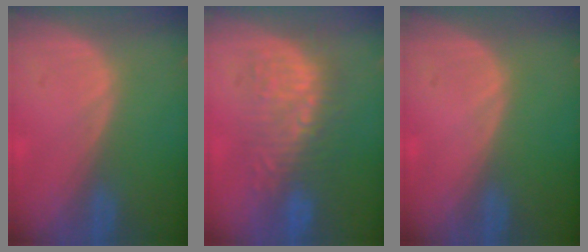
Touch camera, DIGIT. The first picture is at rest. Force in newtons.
{"total": 8.9, "press": 8.6, "slide": 2.2}
{"total": 0.0}